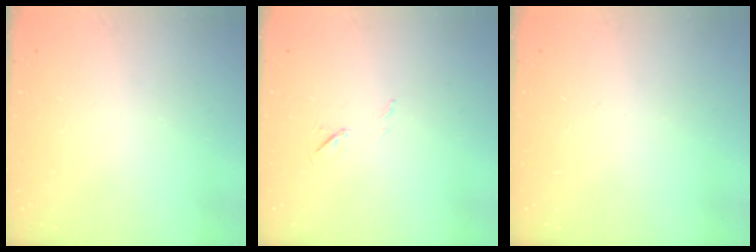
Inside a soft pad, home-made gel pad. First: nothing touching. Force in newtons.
{"total": 5.0, "press": 4.6, "slide": 1.9}
{"total": 0.0}